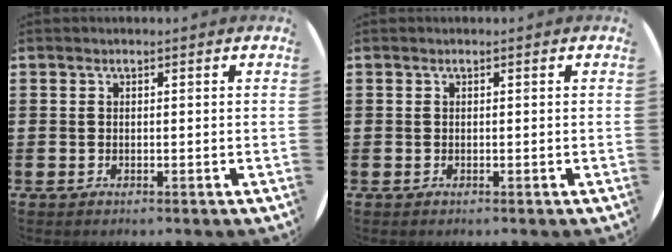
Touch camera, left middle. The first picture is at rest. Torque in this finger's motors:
{"motor_torque": [0.00, 0.00, 0.00, 0.01]}